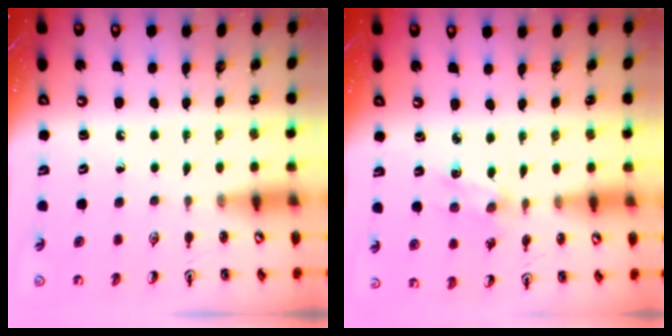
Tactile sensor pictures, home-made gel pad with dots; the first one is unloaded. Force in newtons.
{"total": 2.5, "press": 2.5, "slide": 0.2}